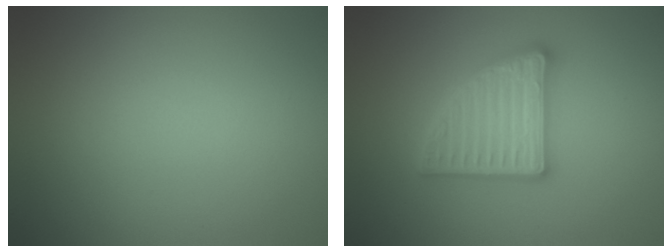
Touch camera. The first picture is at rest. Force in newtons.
{"total": 5.0, "press": 5.0, "slide": 0.7}